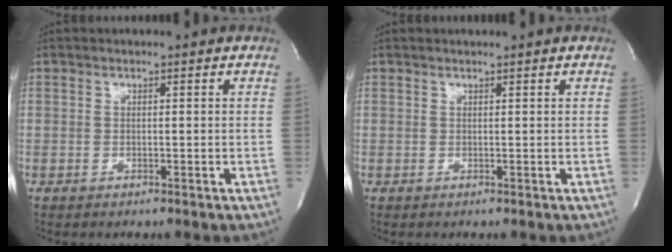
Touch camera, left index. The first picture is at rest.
{"total": 1.0, "force": [0.9, -0.3, 0.4], "torque": [-0.007, 0.001, 0.017]}